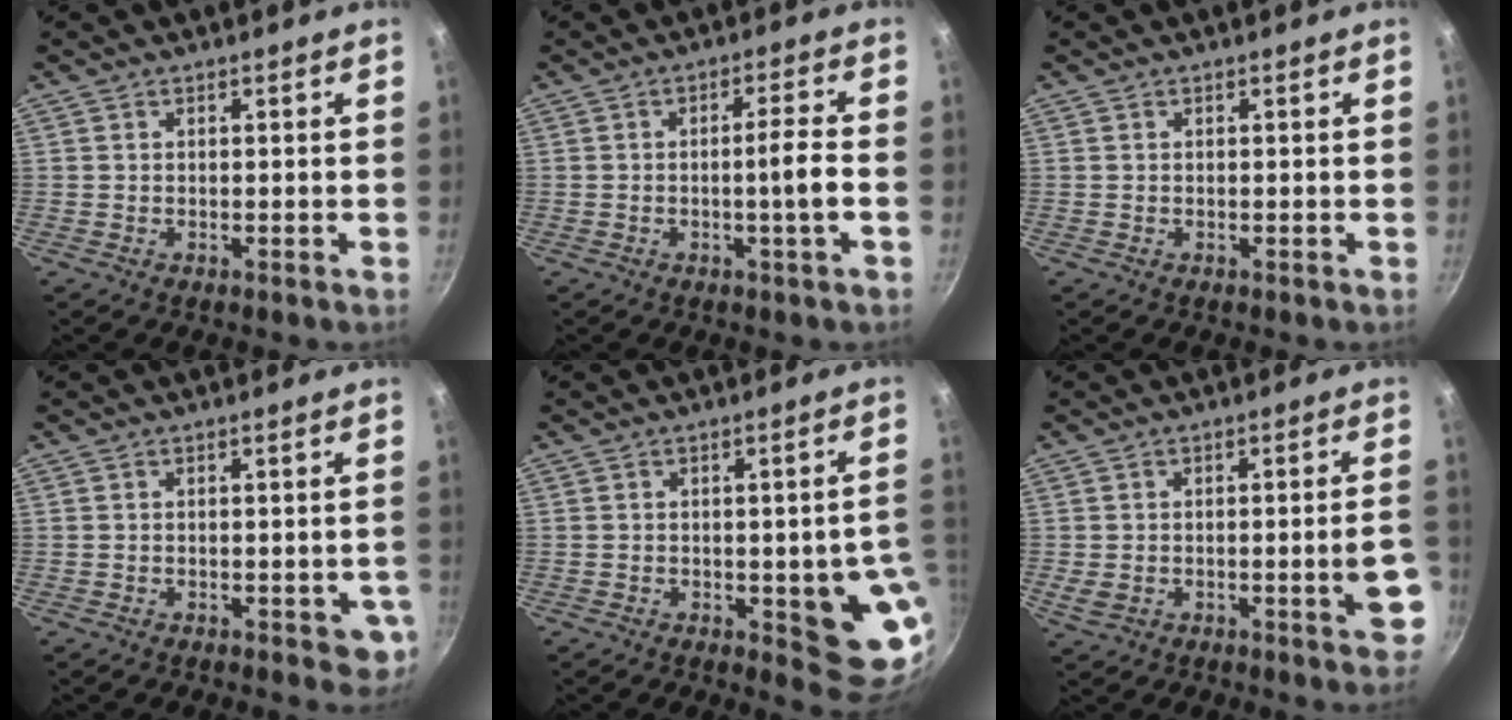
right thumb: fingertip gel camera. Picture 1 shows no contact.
{"total": 5.3, "force": [-1.4, -0.6, 5.1], "torque": [-0.087, 0.013, -0.022]}
{"total": 0.0}
{"total": 5.1, "force": [-1.7, 2.4, 4.1], "torque": [-0.029, 0.005, -0.019]}
{"total": 13.6, "force": [-2.7, 4.9, 12.4], "torque": [-0.091, 0.005, -0.030]}
{"total": 8.5, "force": [-2.1, 2.7, 7.8], "torque": [-0.105, 0.012, -0.022]}